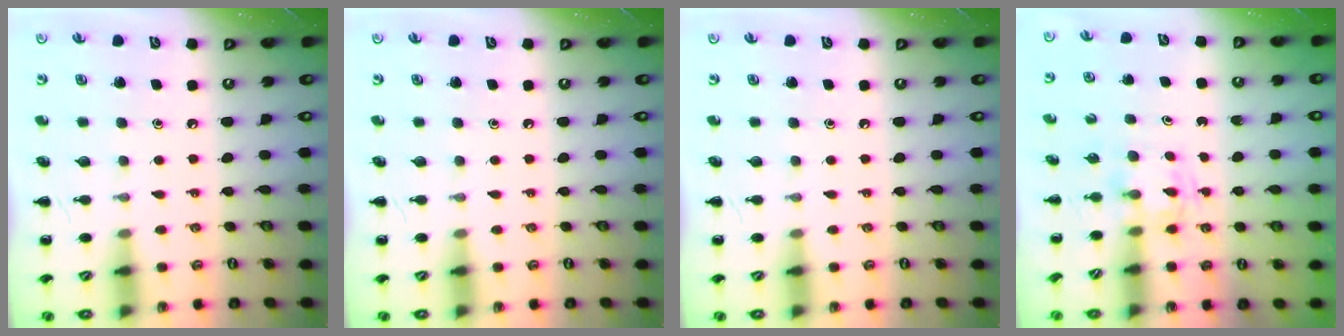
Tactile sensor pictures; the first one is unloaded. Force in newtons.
{"total": 0.0}
{"total": 0.0}
{"total": 2.8, "press": 2.6, "slide": 1.1}